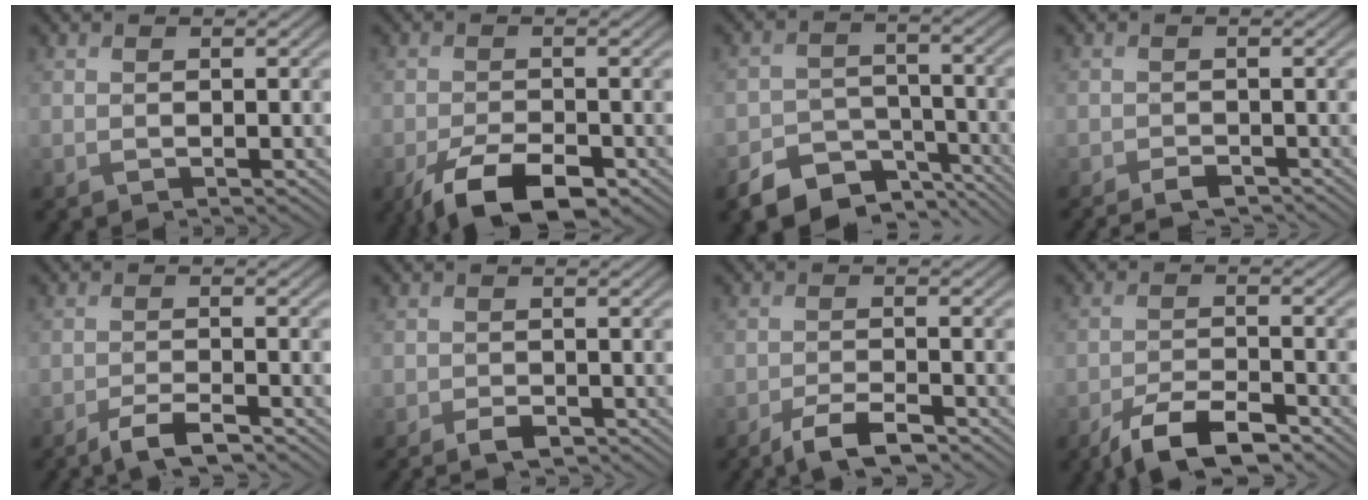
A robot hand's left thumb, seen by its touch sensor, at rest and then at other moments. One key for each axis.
{"total": 7.0, "fx": -4.2, "fy": 3.3, "fz": 4.5, "tx": -0.072, "ty": -0.006, "tz": -0.076}
{"total": 8.0, "fx": -5.5, "fy": 5.0, "fz": 3.0, "tx": -0.049, "ty": -0.022, "tz": -0.096}
{"total": 3.3, "fx": -2.8, "fy": 1.4, "fz": 1.2, "tx": -0.017, "ty": -0.009, "tz": -0.053}
{"total": 3.9, "fx": -3.0, "fy": 1.1, "fz": 2.3, "tx": -0.033, "ty": 0.004, "tz": -0.063}
{"total": 2.7, "fx": -2.1, "fy": 1.3, "fz": 1.1, "tx": -0.018, "ty": -0.005, "tz": -0.040}
{"total": 4.4, "fx": -3.4, "fy": 1.3, "fz": 2.5, "tx": -0.042, "ty": 0.001, "tz": -0.066}
{"total": 6.4, "fx": -4.7, "fy": 2.4, "fz": 3.7, "tx": -0.065, "ty": -0.001, "tz": -0.088}